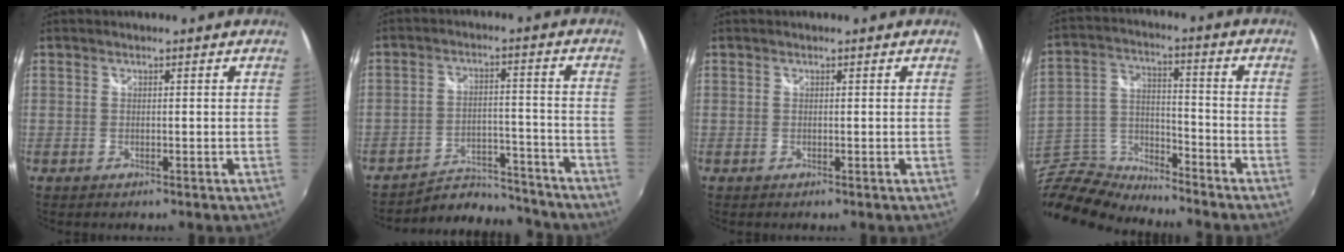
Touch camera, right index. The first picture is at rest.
{"total": 13.2, "force": [-12.6, 3.2, 2.2], "torque": [-0.048, 0.021, -0.178]}
{"total": 0.0}
{"total": 17.0, "force": [-15.0, 5.2, 6.0], "torque": [-0.161, -0.012, -0.286]}